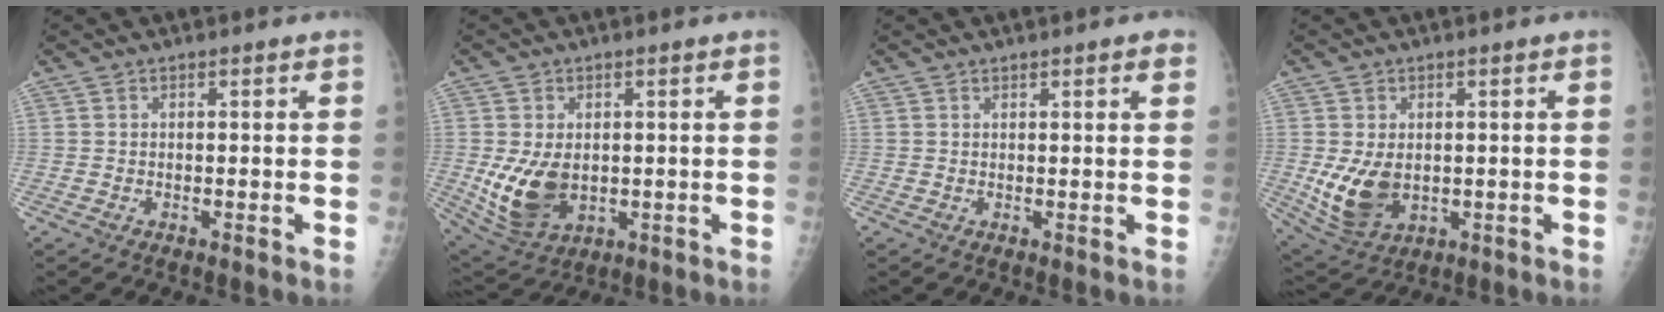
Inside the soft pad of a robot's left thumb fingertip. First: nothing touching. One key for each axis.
{"total": 10.3, "fx": -0.5, "fy": 6.9, "fz": 7.6, "tx": -0.134, "ty": -0.012, "tz": 0.011}
{"total": 2.0, "fx": 1.2, "fy": 0.4, "fz": 1.5, "tx": -0.017, "ty": -0.004, "tz": 0.014}
{"total": 9.0, "fx": -0.4, "fy": 6.2, "fz": 6.6, "tx": -0.114, "ty": -0.013, "tz": 0.012}